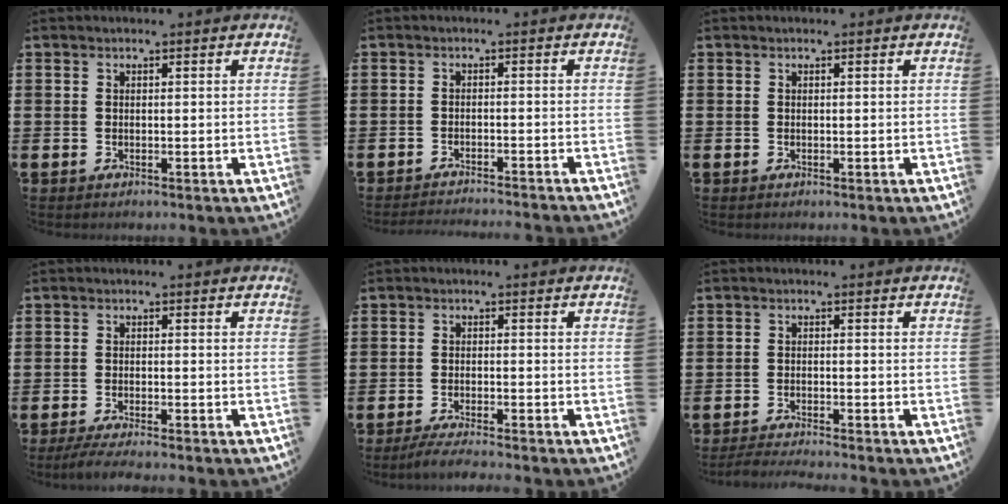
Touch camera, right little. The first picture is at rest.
{"total": 1.7, "force": [-1.6, -0.3, 0.1], "torque": [-0.001, 0.003, -0.034]}
{"total": 0.0}
{"total": 2.1, "force": [-1.7, 0.0, 1.2], "torque": [-0.018, 0.001, -0.032]}
{"total": 2.3, "force": [-2.0, -0.1, 1.2], "torque": [-0.018, 0.002, -0.037]}
{"total": 2.0, "force": [-1.9, -0.2, 0.5], "torque": [-0.007, 0.003, -0.038]}